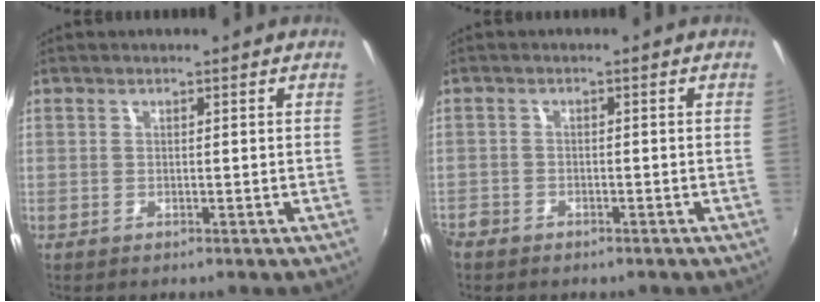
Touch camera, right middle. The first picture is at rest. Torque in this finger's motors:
{"motor_torque": [0.09, -0.09, 0.02, 0.04]}